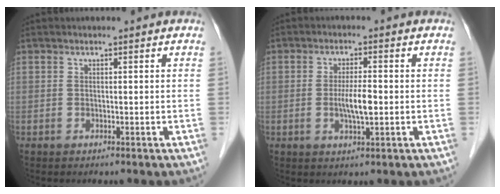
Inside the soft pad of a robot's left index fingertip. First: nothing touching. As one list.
[{"total": 4.2, "force": [-0.5, 0.6, 4.1], "torque": [-0.081, -0.004, -0.009]}]